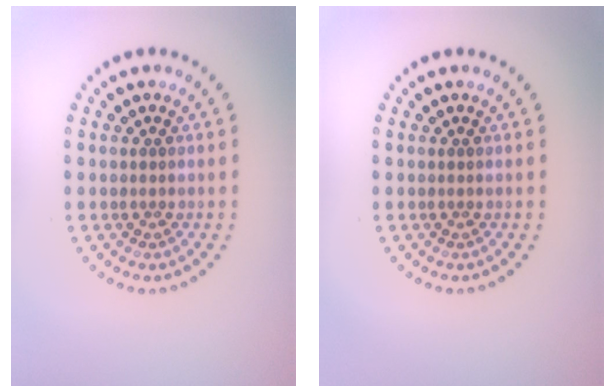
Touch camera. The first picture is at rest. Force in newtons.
{"total": 0.0}